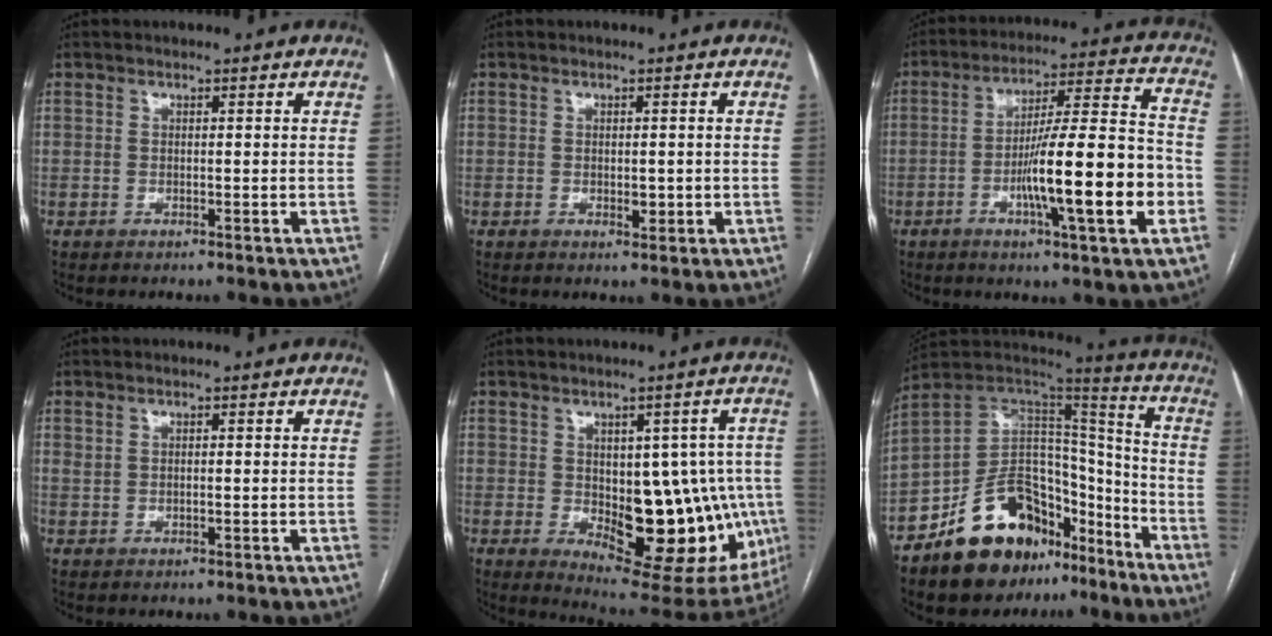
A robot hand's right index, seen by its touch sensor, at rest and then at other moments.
{"total": 1.9, "force": [-0.2, 1.1, 1.6], "torque": [-0.021, -0.002, 0.001]}
{"total": 17.2, "force": [-4.8, 0.9, 16.5], "torque": [-0.265, 0.003, -0.075]}
{"total": 1.0, "force": [0.3, 0.5, 0.8], "torque": [-0.021, 0.004, 0.012]}
{"total": 19.8, "force": [-2.8, 9.2, 17.2], "torque": [-0.179, 0.012, -0.008]}
{"total": 21.8, "force": [-14.0, 11.9, 11.7], "torque": [-0.196, 0.058, -0.226]}